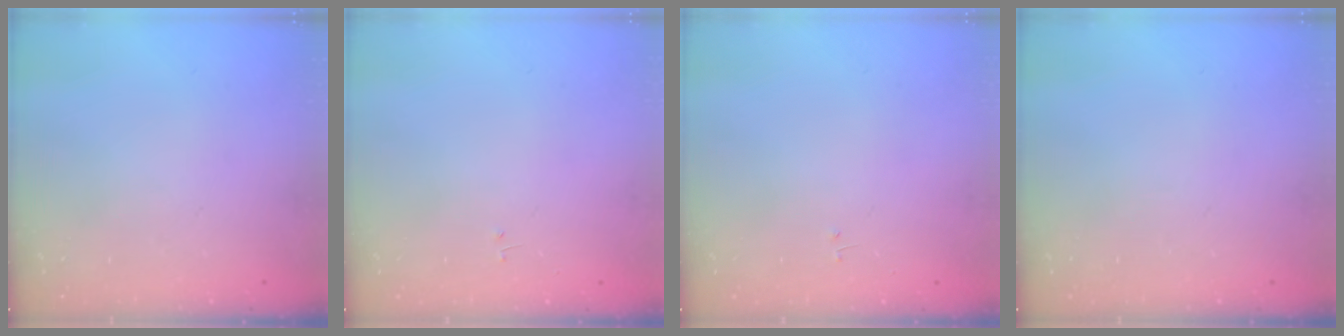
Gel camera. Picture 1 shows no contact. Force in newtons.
{"total": 0.0}
{"total": 0.0}
{"total": 0.0}